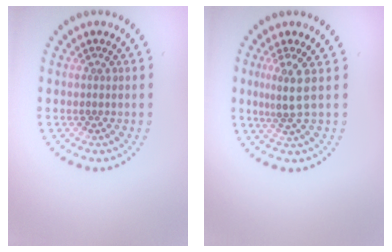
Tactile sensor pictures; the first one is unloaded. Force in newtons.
{"total": 2.6, "press": 1.9, "slide": 1.8}